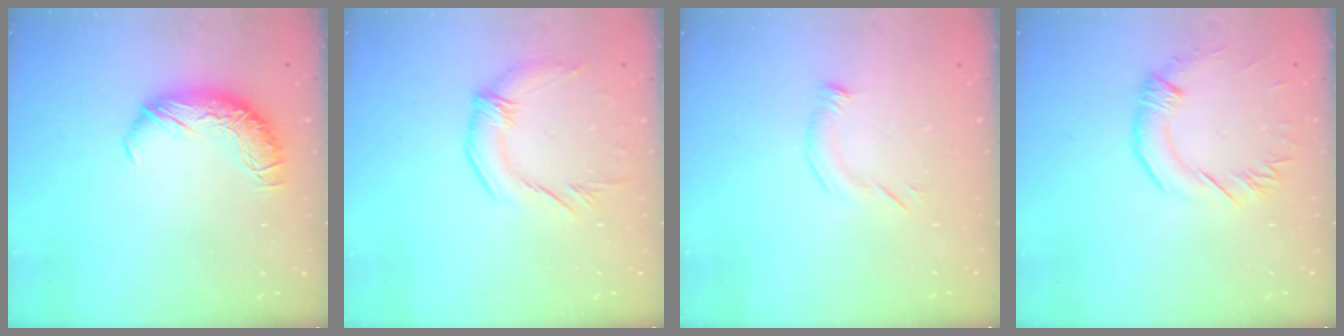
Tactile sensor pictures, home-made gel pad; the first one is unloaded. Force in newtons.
{"total": 1.7, "press": 1.2, "slide": 1.2}
{"total": 5.9, "press": 5.9, "slide": 0.2}
{"total": 0.8, "press": 0.7, "slide": 0.4}